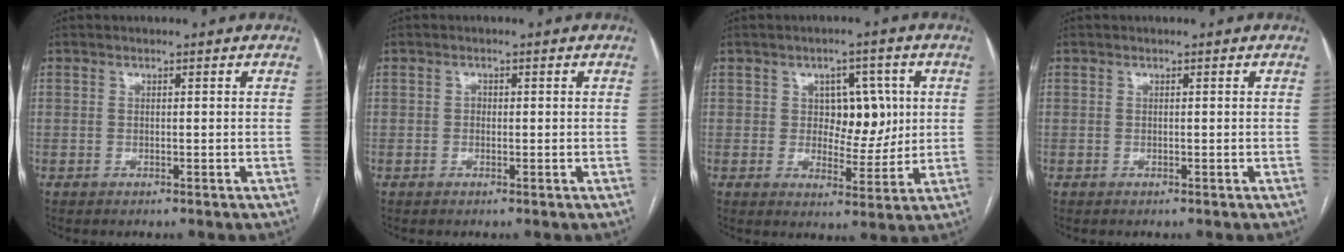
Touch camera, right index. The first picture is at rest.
{"total": 0.7, "force": [-0.1, 0.6, 0.4], "torque": [-0.004, 0.004, -0.002]}
{"total": 7.2, "force": [1.3, 4.4, 5.6], "torque": [-0.067, 0.012, 0.029]}
{"total": 0.0}